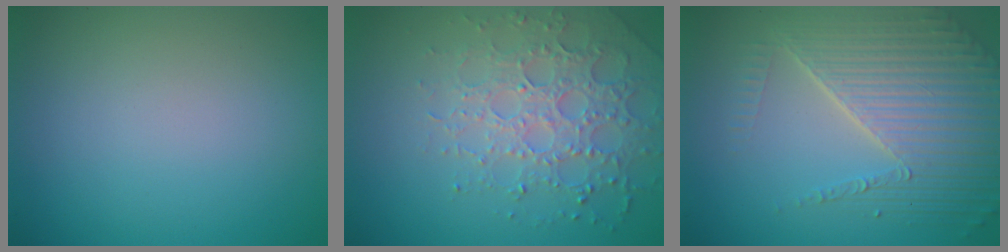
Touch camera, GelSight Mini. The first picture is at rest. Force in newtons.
{"total": 3.9, "press": 3.9, "slide": 0.6}
{"total": 6.9, "press": 5.0, "slide": 4.8}